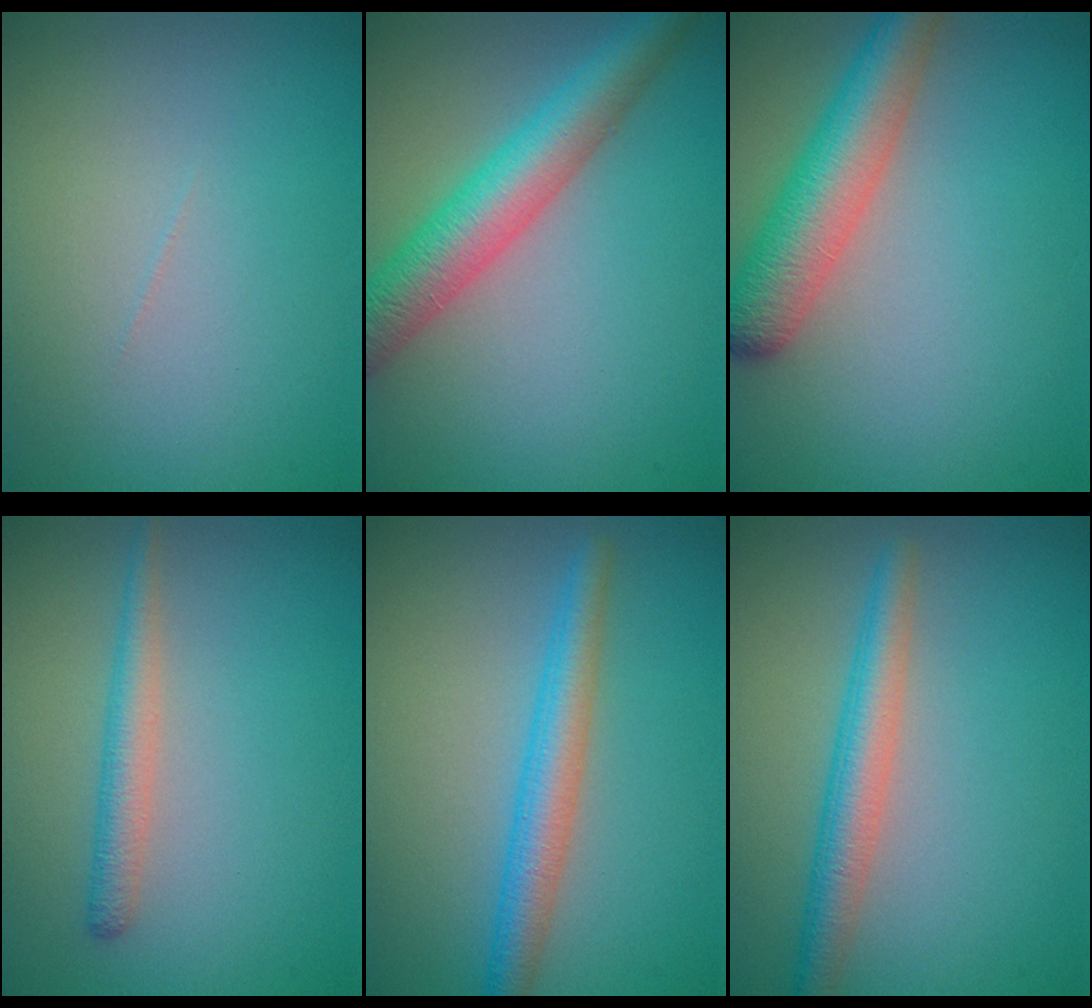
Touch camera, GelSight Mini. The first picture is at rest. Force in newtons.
{"total": 5.8, "press": 5.8, "slide": 0.1}
{"total": 5.7, "press": 5.7, "slide": 0.2}
{"total": 2.1, "press": 2.1, "slide": 0.1}
{"total": 3.5, "press": 3.5, "slide": 0.1}
{"total": 3.4, "press": 3.4, "slide": 0.1}